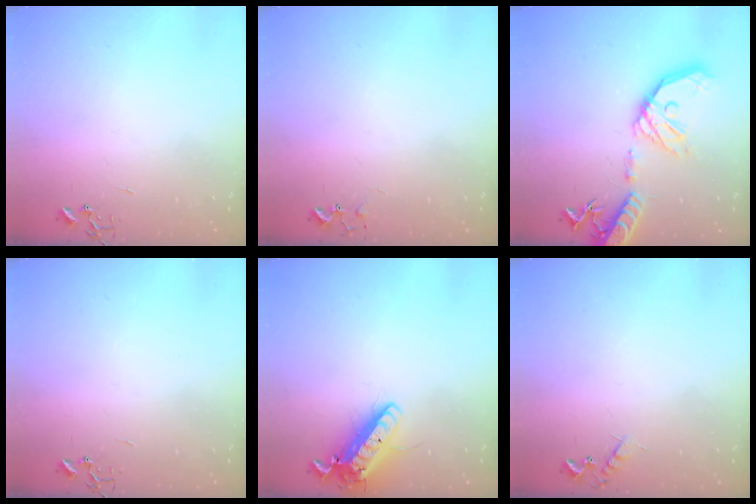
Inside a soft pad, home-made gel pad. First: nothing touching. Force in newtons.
{"total": 5.8, "press": 5.7, "slide": 0.7}
{"total": 22.7, "press": 22.4, "slide": 3.8}
{"total": 0.0}
{"total": 15.3, "press": 15.1, "slide": 2.8}
{"total": 6.1, "press": 6.0, "slide": 0.9}